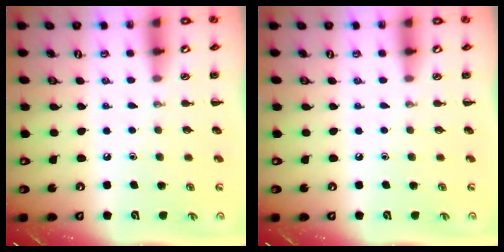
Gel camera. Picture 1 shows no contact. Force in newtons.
{"total": 0.0}